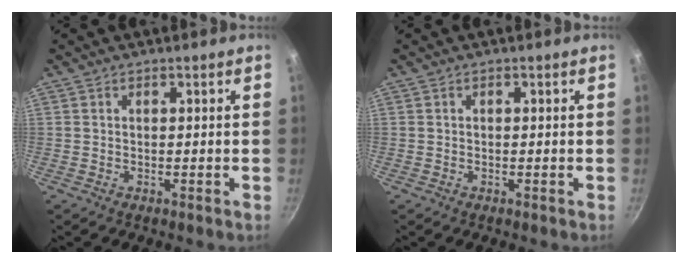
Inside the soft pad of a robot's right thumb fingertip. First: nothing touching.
{"total": 0.0}